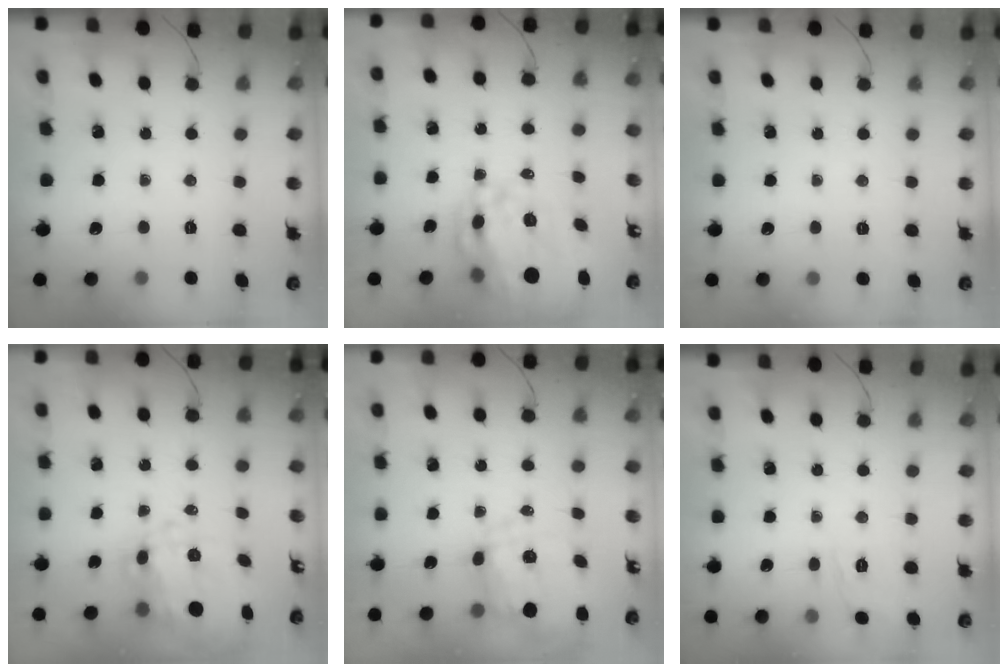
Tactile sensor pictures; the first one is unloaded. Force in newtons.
{"total": 18.2, "press": 17.0, "slide": 6.3}
{"total": 2.0, "press": 1.6, "slide": 1.2}
{"total": 13.9, "press": 13.6, "slide": 2.9}
{"total": 3.8, "press": 3.3, "slide": 1.8}
{"total": 3.9, "press": 3.6, "slide": 1.4}